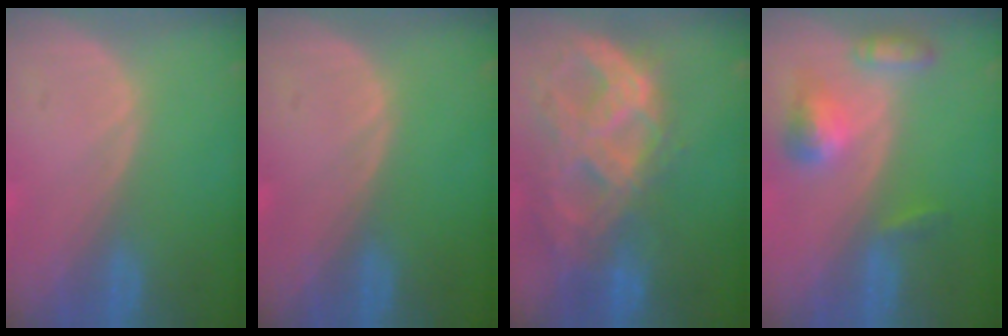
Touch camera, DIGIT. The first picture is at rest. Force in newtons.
{"total": 0.0}
{"total": 11.3, "press": 9.6, "slide": 6.0}
{"total": 5.7, "press": 5.2, "slide": 2.4}